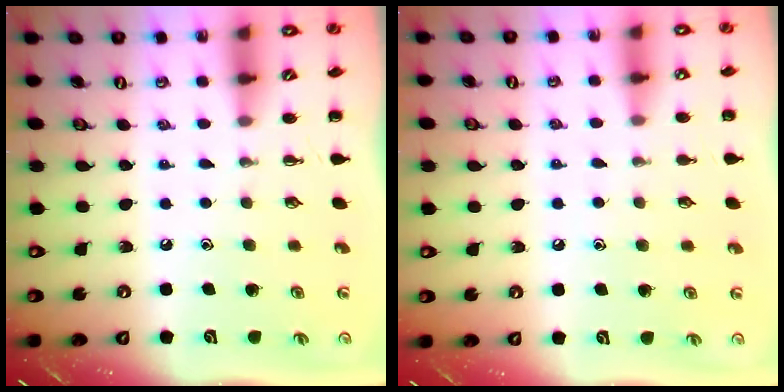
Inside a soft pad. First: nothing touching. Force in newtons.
{"total": 4.8, "press": 4.7, "slide": 1.2}